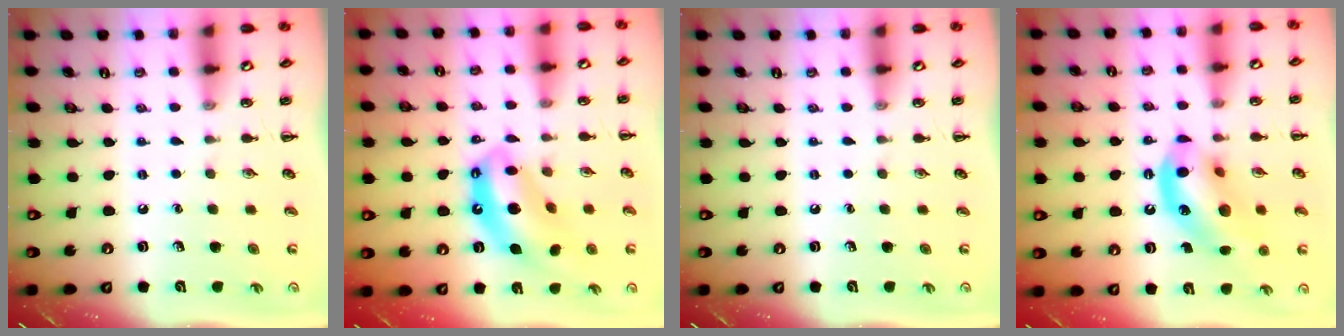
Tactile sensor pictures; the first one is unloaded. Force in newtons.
{"total": 12.5, "press": 12.0, "slide": 3.5}
{"total": 0.0}
{"total": 13.9, "press": 13.5, "slide": 3.5}